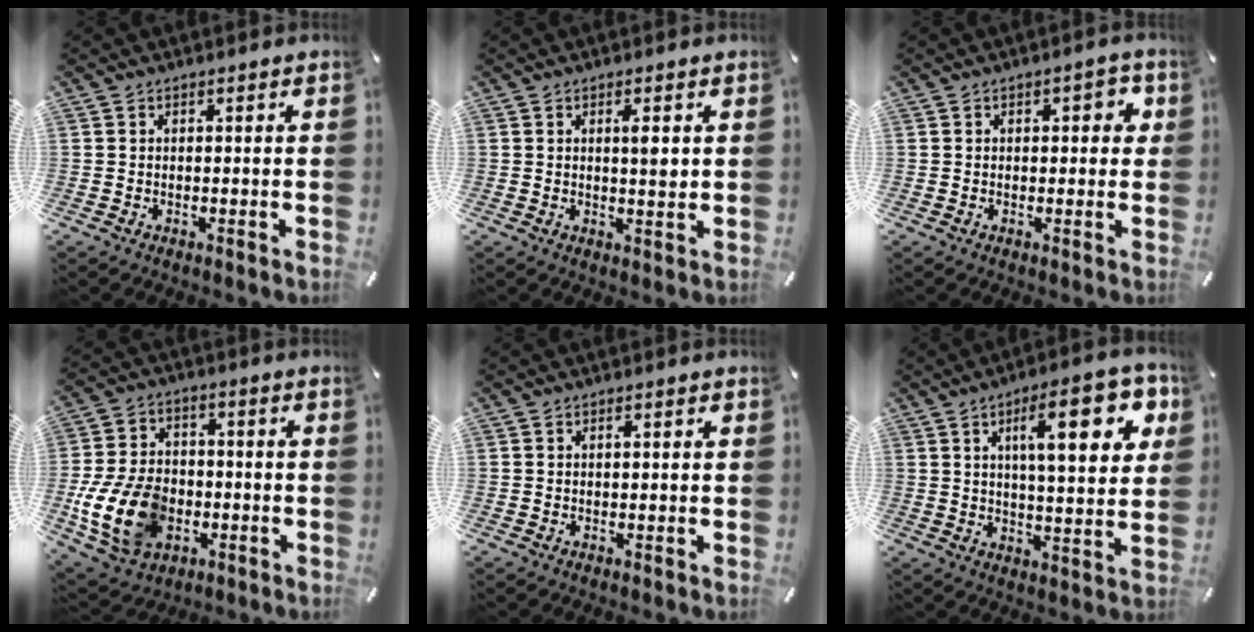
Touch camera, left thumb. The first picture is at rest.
{"total": 3.7, "force": [1.0, 0.9, 3.5], "torque": [-0.055, -0.004, 0.010]}
{"total": 3.5, "force": [0.5, 1.9, 2.9], "torque": [-0.033, 0.002, 0.001]}
{"total": 15.8, "force": [-4.5, 11.5, 9.8], "torque": [-0.202, 0.024, -0.079]}
{"total": 1.0, "force": [0.2, 0.3, 0.9], "torque": [-0.009, 0.000, -0.001]}
{"total": 17.8, "force": [6.7, 5.9, 15.4], "torque": [-0.224, -0.011, 0.096]}